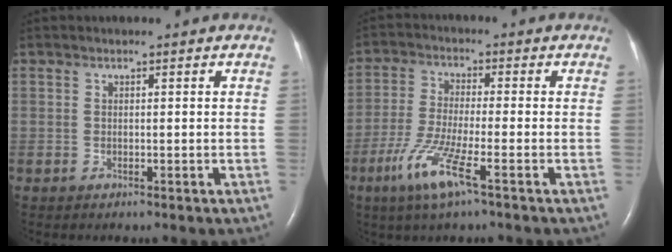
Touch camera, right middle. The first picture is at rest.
{"total": 8.1, "force": [-4.2, 0.2, 6.9], "torque": [-0.146, -0.018, -0.084]}